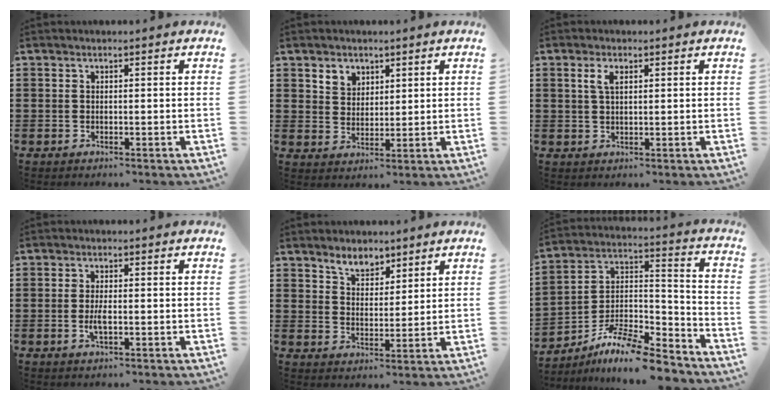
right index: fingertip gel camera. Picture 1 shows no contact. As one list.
[{"total": 3.4, "force": [2.2, 2.5, 0.3], "torque": [-0.019, 0.011, 0.042]}, {"total": 2.7, "force": [1.1, 1.2, 2.2], "torque": [-0.048, 0.007, 0.018]}, {"total": 2.5, "force": [-0.6, 0.7, 2.4], "torque": [-0.049, -0.004, -0.012]}, {"total": 4.3, "force": [3.6, 2.1, 0.9], "torque": [-0.024, 0.001, 0.067]}, {"total": 9.9, "force": [-8.5, 2.2, 4.6], "torque": [-0.086, 0.017, -0.170]}]